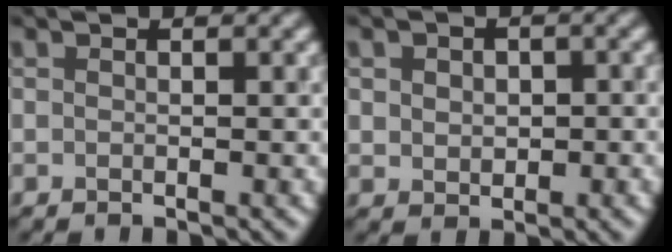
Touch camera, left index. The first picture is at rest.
{"total": 2.5, "force": [0.5, 2.1, 1.2], "torque": [-0.013, 0.019, 0.007]}